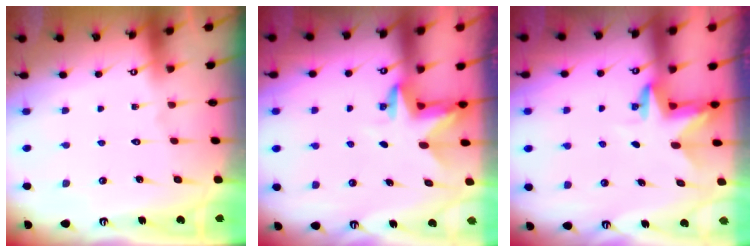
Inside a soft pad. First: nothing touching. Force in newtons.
{"total": 3.6, "press": 3.6, "slide": 0.2}
{"total": 3.3, "press": 3.3, "slide": 0.2}